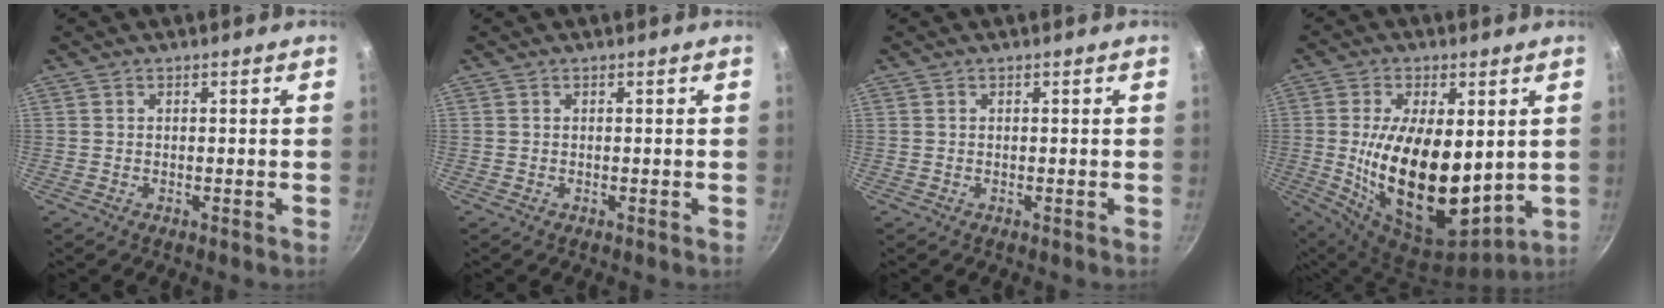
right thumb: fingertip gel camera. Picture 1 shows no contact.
{"total": 0.0}
{"total": 0.0}
{"total": 21.2, "force": [1.2, 11.0, 18.0], "torque": [-0.311, -0.033, 0.034]}